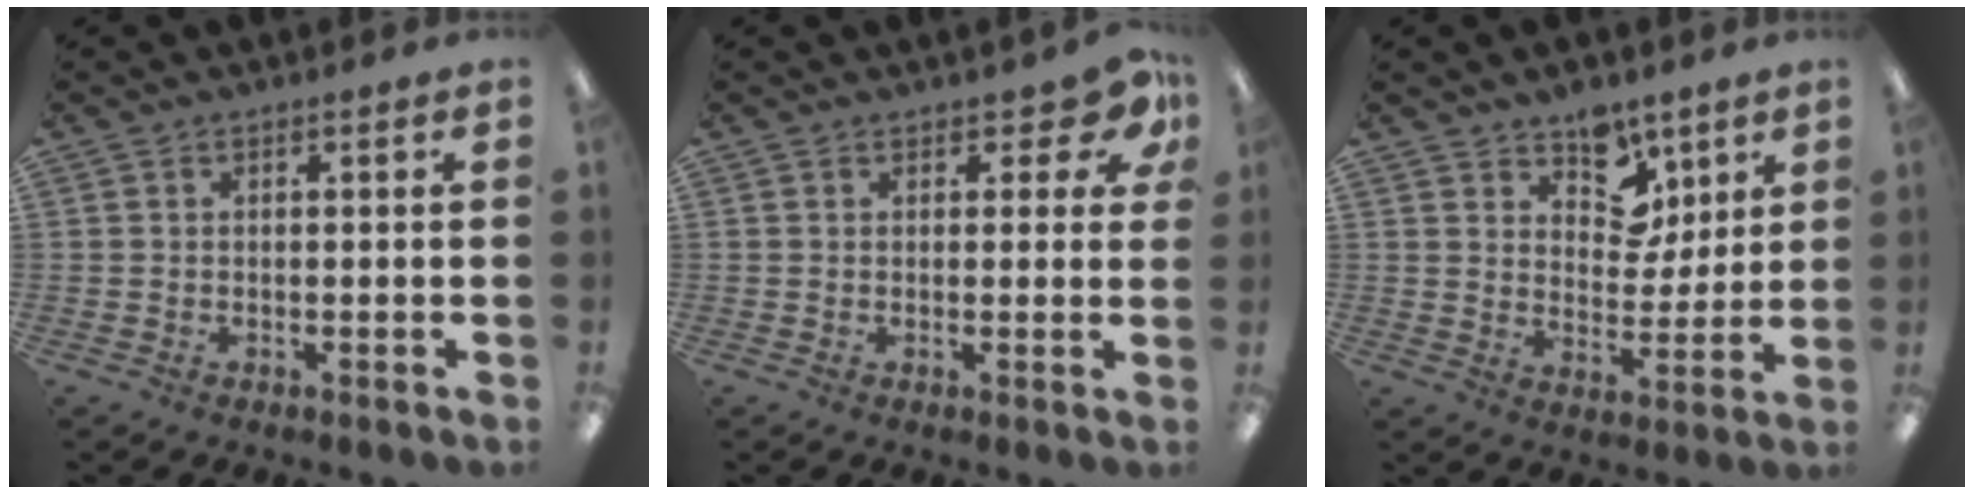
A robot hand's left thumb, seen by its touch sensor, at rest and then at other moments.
{"total": 5.7, "force": [3.6, 2.9, 3.4], "torque": [-0.032, -0.015, 0.059]}
{"total": 9.6, "force": [6.9, 6.0, 2.8], "torque": [-0.032, -0.047, 0.125]}